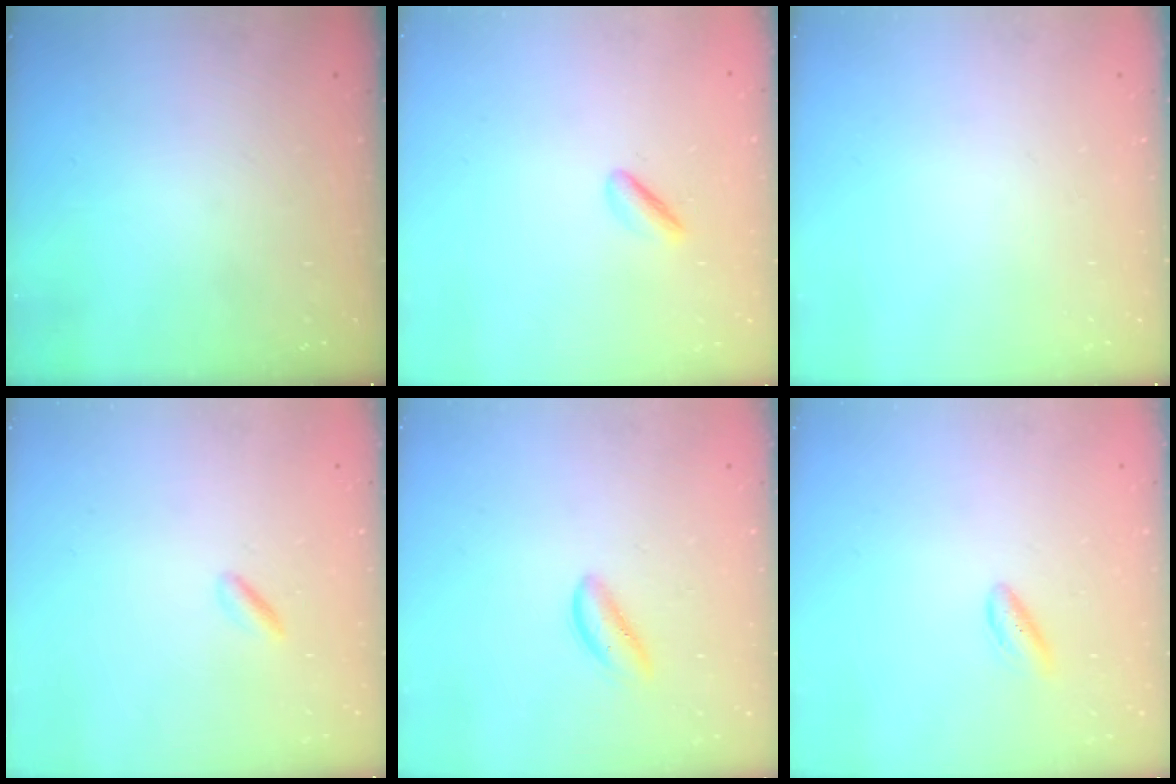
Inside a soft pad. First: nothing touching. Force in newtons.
{"total": 2.2, "press": 1.8, "slide": 1.3}
{"total": 0.0}
{"total": 0.9, "press": 0.6, "slide": 0.7}
{"total": 2.2, "press": 2.2, "slide": 0.4}
{"total": 3.1, "press": 2.9, "slide": 1.3}